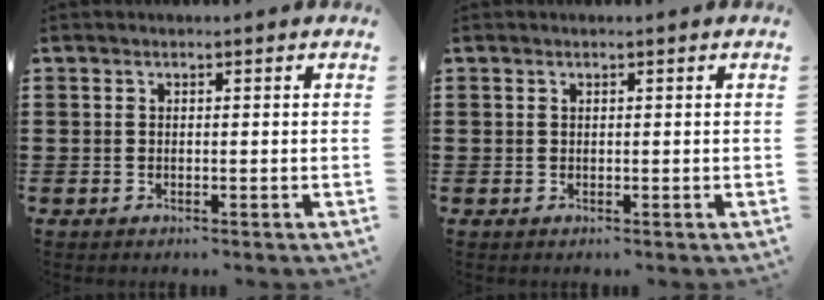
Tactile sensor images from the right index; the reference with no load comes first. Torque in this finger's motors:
{"motor_torque": [-0.94, 1.20, 0.03, -0.01]}